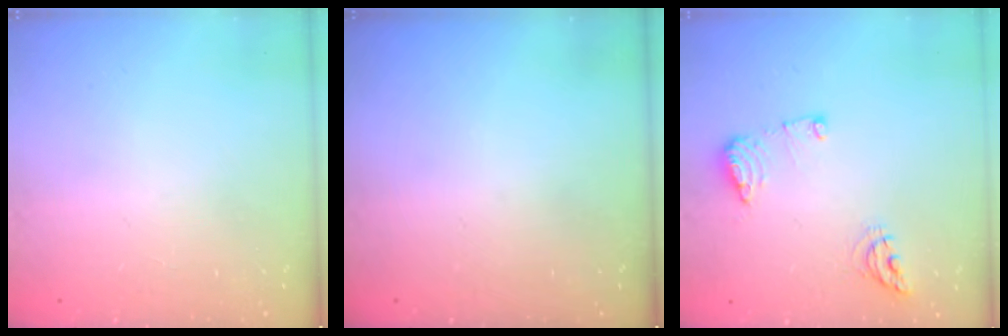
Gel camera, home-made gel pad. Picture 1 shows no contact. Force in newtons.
{"total": 0.0}
{"total": 9.0, "press": 8.9, "slide": 0.9}